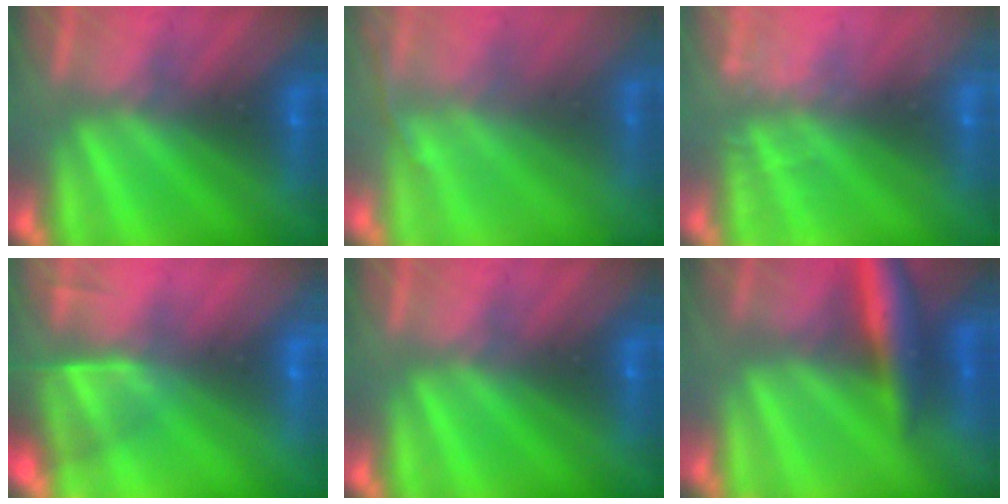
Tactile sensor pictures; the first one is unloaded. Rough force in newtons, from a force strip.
{"total": 1.4}
{"total": 2.5}
{"total": 5.6}
{"total": 0.0}
{"total": 5.8}